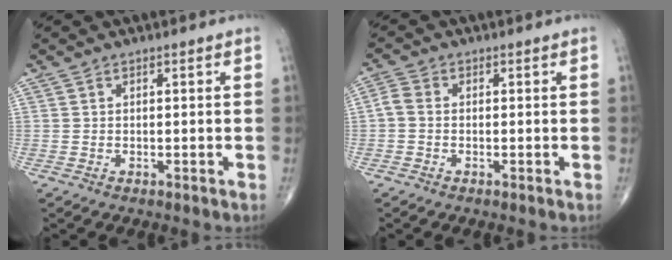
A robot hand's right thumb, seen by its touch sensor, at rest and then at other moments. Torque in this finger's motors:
{"motor_torque": [-0.09, 0.04, 0.25, -0.09, 0.01]}